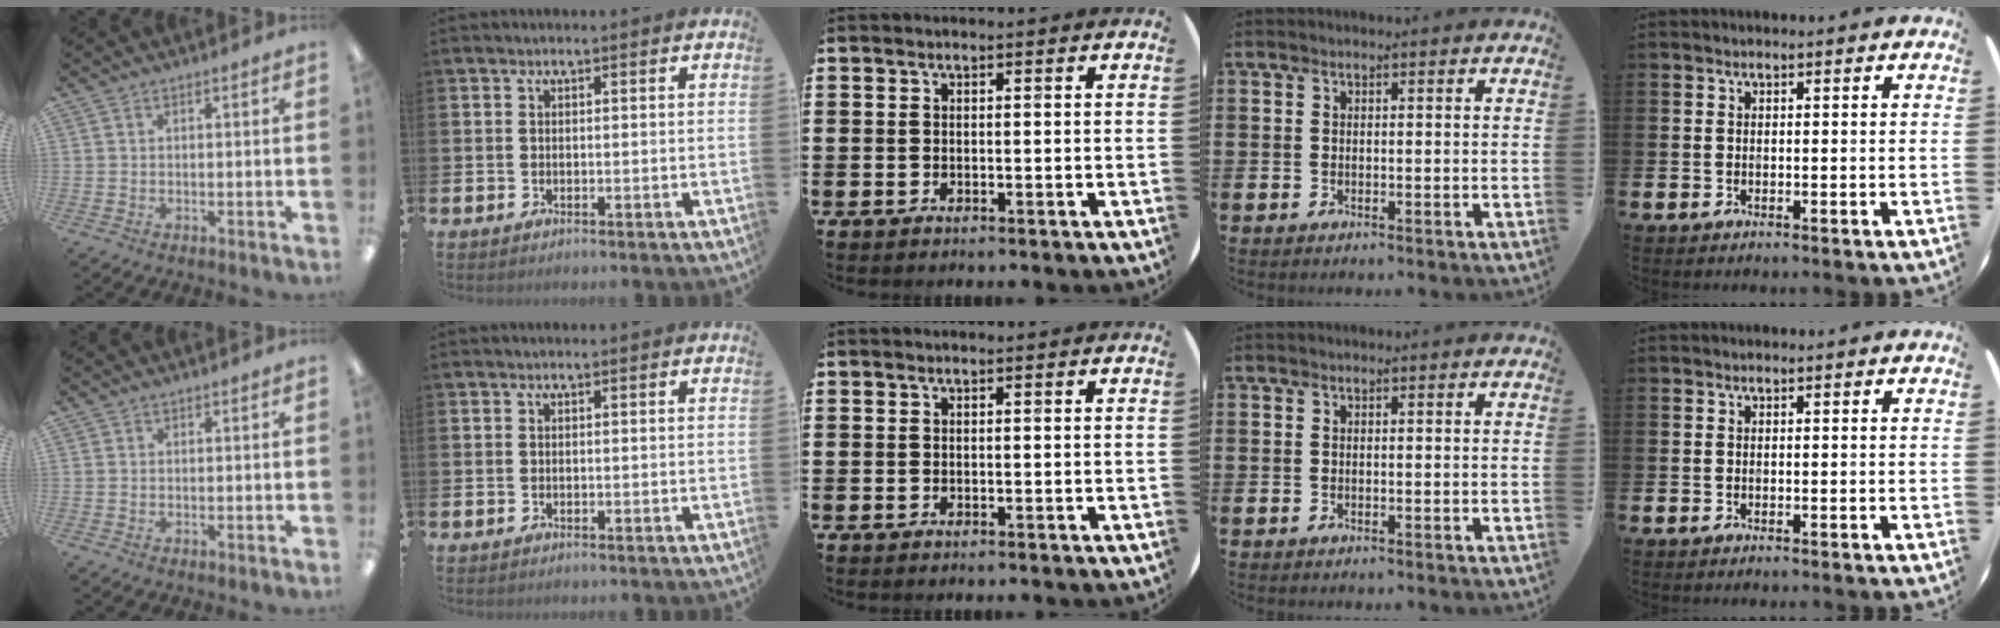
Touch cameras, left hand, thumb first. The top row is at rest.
{}